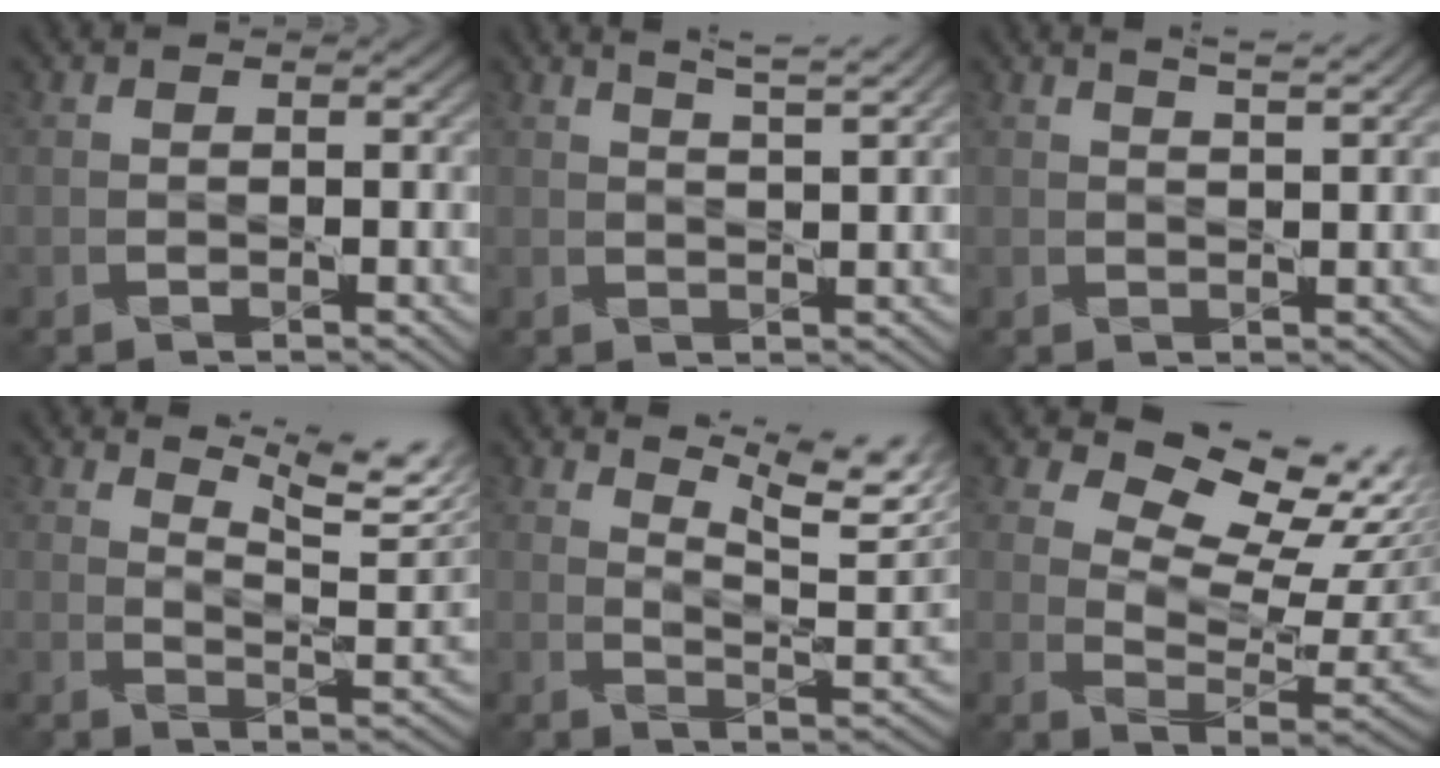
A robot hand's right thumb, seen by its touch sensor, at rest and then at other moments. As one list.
[{"total": 4.2, "force": [3.5, 0.4, 2.4], "torque": [-0.027, 0.012, 0.035]}, {"total": 2.8, "force": [2.5, 0.3, 1.3], "torque": [-0.012, 0.002, 0.021]}, {"total": 8.8, "force": [6.6, 1.6, 5.7], "torque": [-0.105, 0.004, 0.099]}, {"total": 9.3, "force": [6.5, 1.9, 6.4], "torque": [-0.117, 0.005, 0.098]}, {"total": 11.4, "force": [7.4, 4.9, 7.2], "torque": [-0.134, 0.009, 0.118]}]